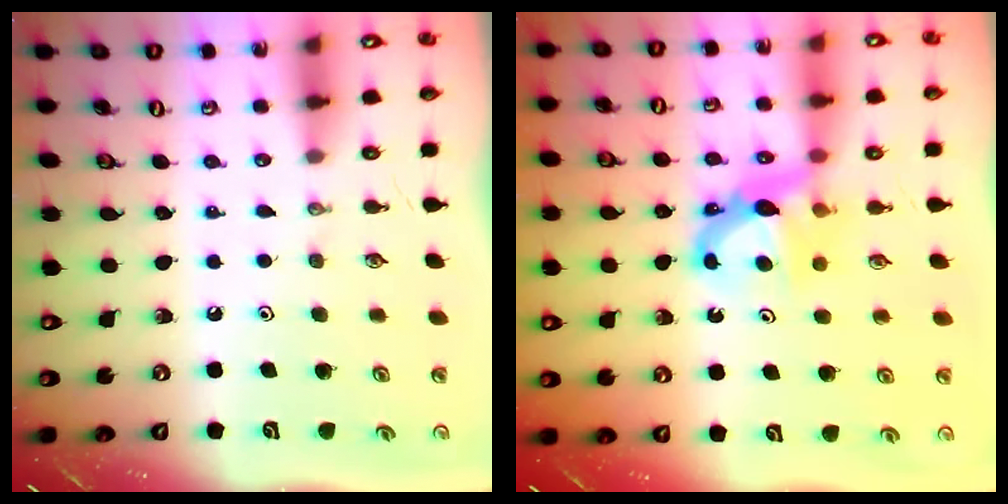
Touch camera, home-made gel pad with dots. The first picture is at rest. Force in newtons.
{"total": 7.5, "press": 7.5, "slide": 0.5}